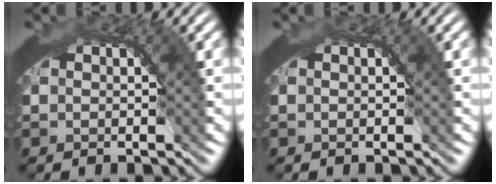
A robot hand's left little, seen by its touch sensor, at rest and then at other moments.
{"total": 0.0}